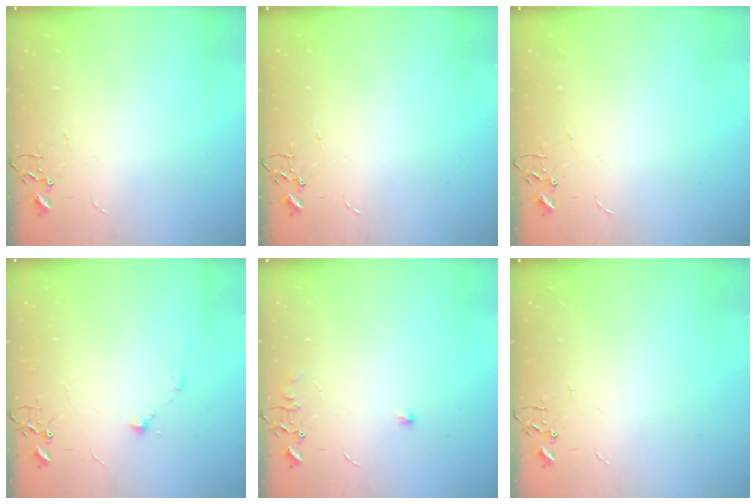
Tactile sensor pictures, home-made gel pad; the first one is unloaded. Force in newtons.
{"total": 0.0}
{"total": 0.0}
{"total": 6.0, "press": 6.0, "slide": 0.8}
{"total": 6.7, "press": 6.7, "slide": 0.9}
{"total": 0.0}